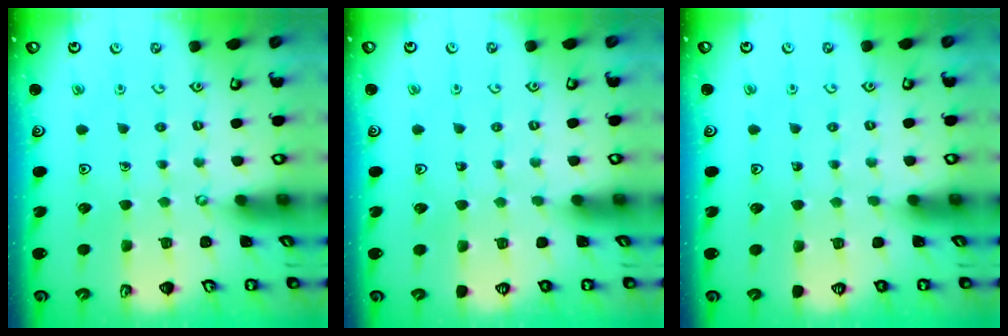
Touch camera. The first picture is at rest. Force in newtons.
{"total": 0.0}
{"total": 0.0}